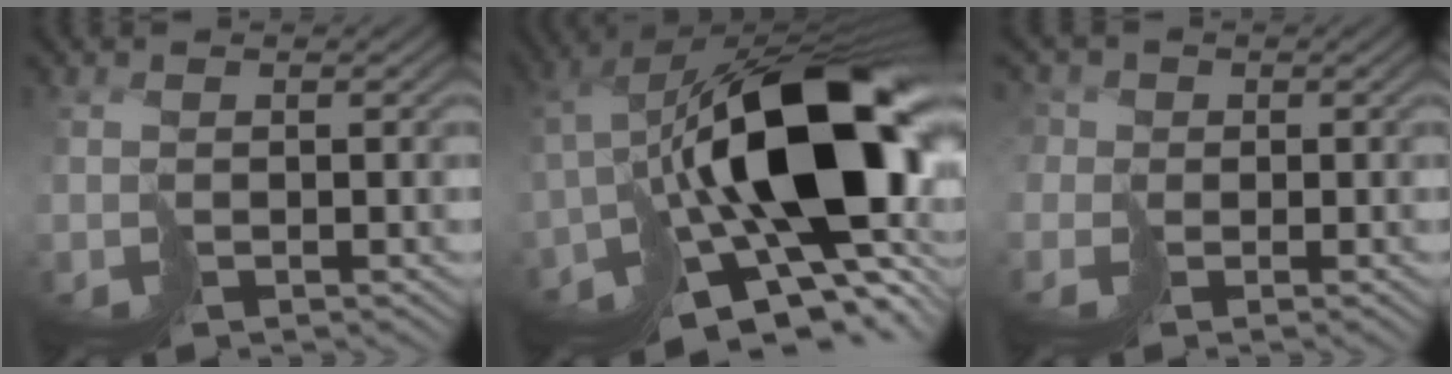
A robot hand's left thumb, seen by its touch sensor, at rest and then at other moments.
{"total": 20.4, "force": [-4.1, 10.1, 17.3], "torque": [-0.288, -0.017, -0.054]}
{"total": 4.6, "force": [1.0, 4.2, 1.6], "torque": [-0.060, 0.018, -0.024]}